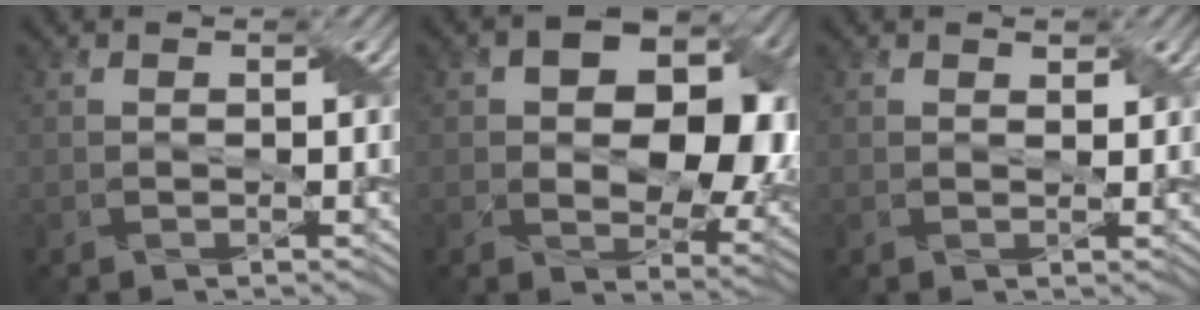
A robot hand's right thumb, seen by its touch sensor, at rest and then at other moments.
{"total": 14.5, "force": [2.8, 8.8, 11.2], "torque": [-0.144, -0.001, 0.051]}
{"total": 0.9, "force": [0.7, 0.4, 0.3], "torque": [-0.011, -0.005, 0.017]}